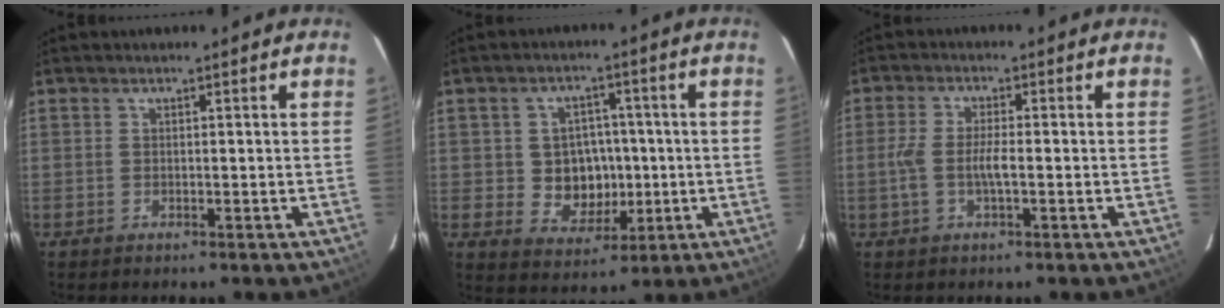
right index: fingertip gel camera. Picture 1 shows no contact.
{"total": 8.2, "force": [-0.5, 7.4, 3.4], "torque": [-0.076, 0.010, 0.007]}
{"total": 4.8, "force": [-1.1, 1.1, 4.5], "torque": [-0.093, 0.002, -0.022]}